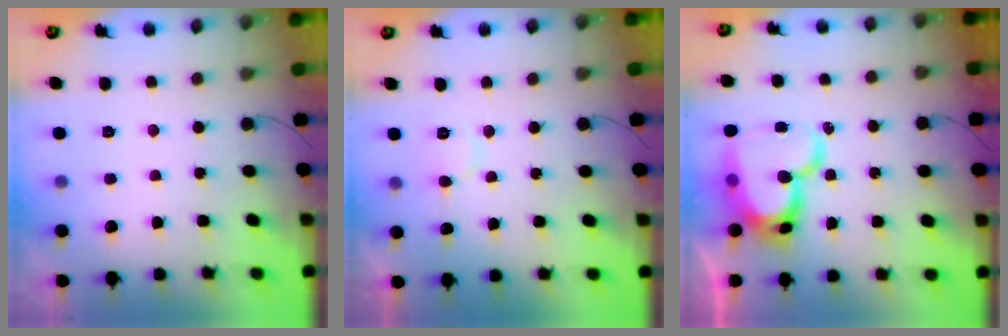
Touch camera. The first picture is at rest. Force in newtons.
{"total": 4.8, "press": 4.8, "slide": 0.6}
{"total": 18.8, "press": 18.7, "slide": 1.5}